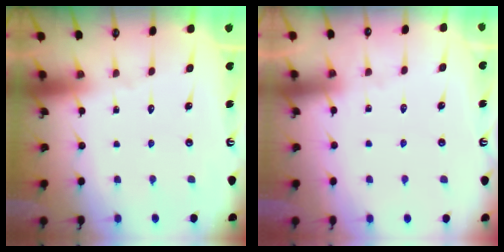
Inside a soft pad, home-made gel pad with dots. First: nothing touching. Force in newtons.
{"total": 4.8, "press": 4.8, "slide": 0.6}